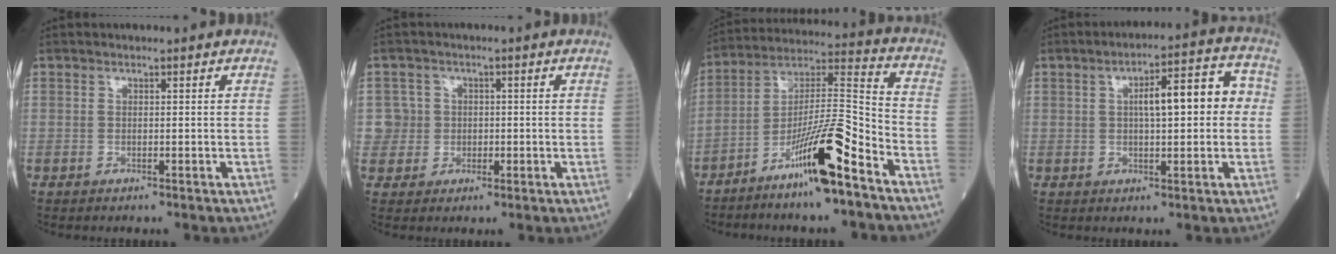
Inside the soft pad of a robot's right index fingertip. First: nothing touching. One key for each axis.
{"total": 3.7, "fx": 0.1, "fy": 3.7, "fz": -0.4, "tx": 0.024, "ty": 0.010, "tz": 0.001}
{"total": 14.7, "fx": -8.9, "fy": 0.9, "fz": 11.7, "tx": -0.216, "ty": -0.002, "tz": -0.158}
{"total": 9.2, "fx": 1.0, "fy": 2.5, "fz": 8.8, "tx": -0.126, "ty": 0.037, "tz": 0.015}